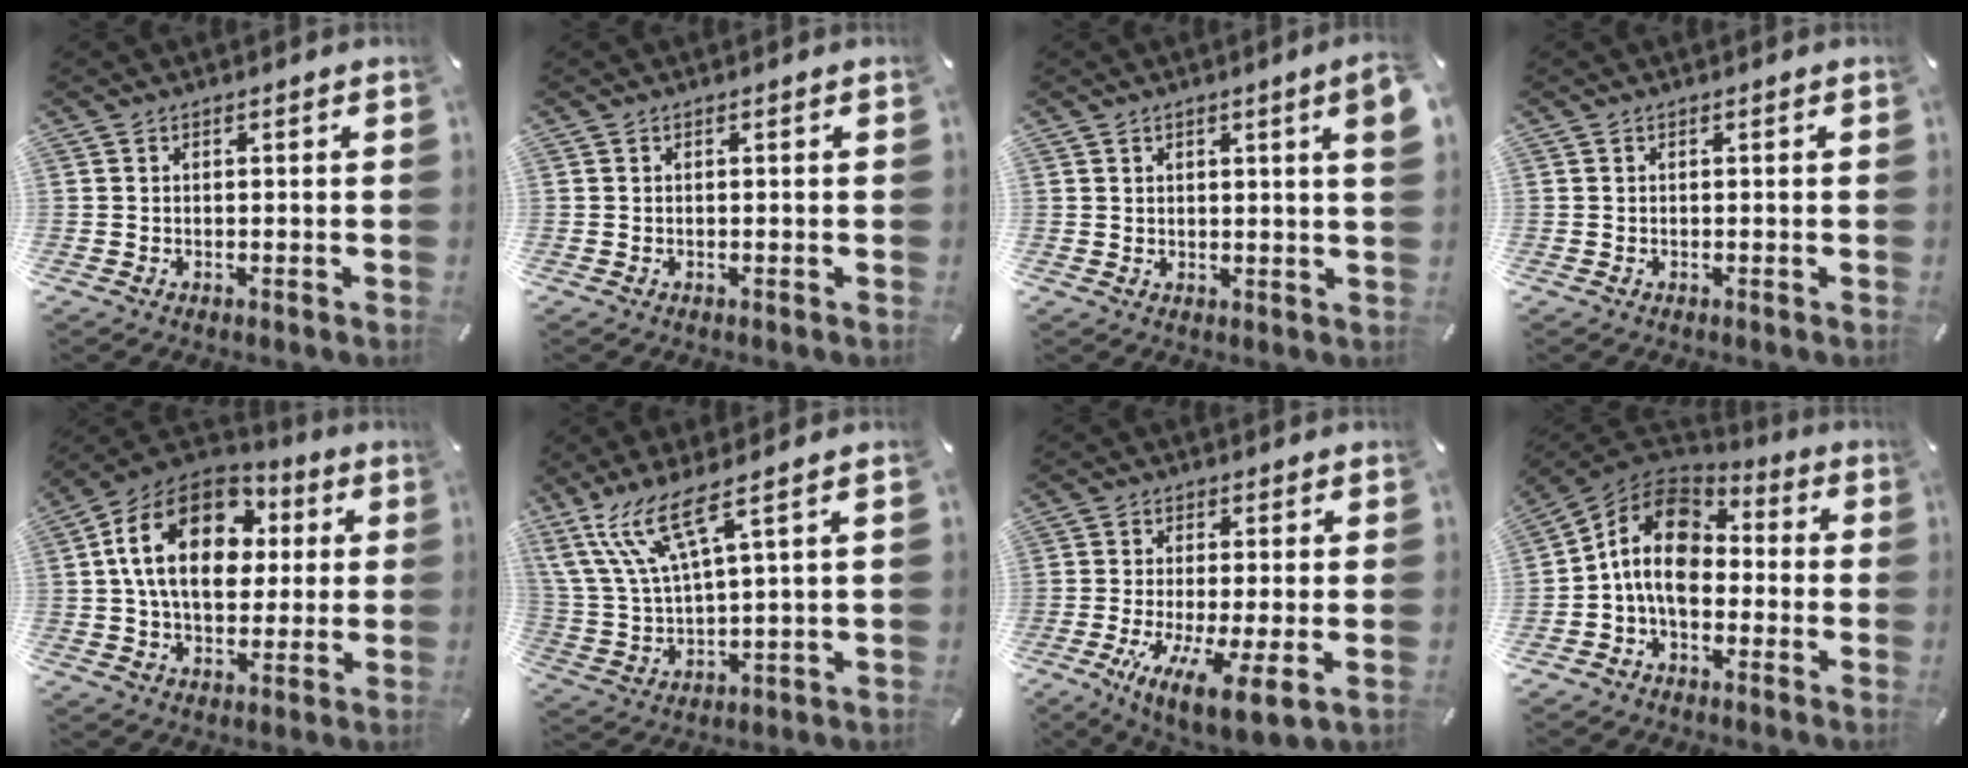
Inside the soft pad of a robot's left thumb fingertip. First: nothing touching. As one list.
[{"total": 0.0}, {"total": 4.2, "force": [1.6, 0.2, 3.9], "torque": [-0.067, -0.004, 0.025]}, {"total": 0.0}, {"total": 19.6, "force": [4.1, 13.7, 13.4], "torque": [-0.255, -0.001, 0.071]}, {"total": 12.9, "force": [7.5, 3.6, 9.9], "torque": [-0.235, -0.028, 0.132]}, {"total": 9.8, "force": [-2.6, 1.6, 9.4], "torque": [-0.188, -0.018, -0.040]}, {"total": 12.5, "force": [-1.6, 8.9, 8.6], "torque": [-0.178, 0.022, -0.033]}]